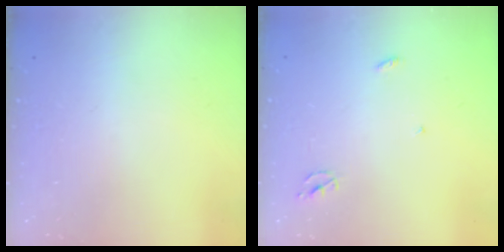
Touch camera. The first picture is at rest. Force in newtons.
{"total": 2.3, "press": 2.3, "slide": 0.2}